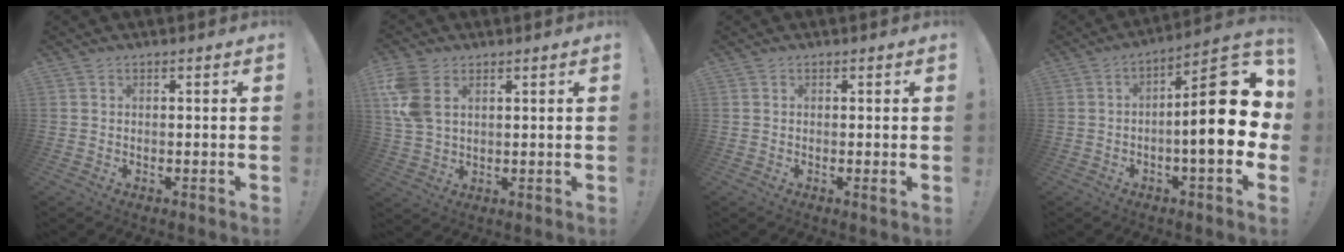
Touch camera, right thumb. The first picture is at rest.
{"total": 9.4, "force": [3.9, 5.7, 6.3], "torque": [-0.134, -0.012, 0.074]}
{"total": 1.1, "force": [0.3, 0.0, 1.1], "torque": [-0.013, -0.004, 0.002]}
{"total": 20.5, "force": [-0.5, 6.7, 19.4], "torque": [-0.255, 0.007, -0.006]}